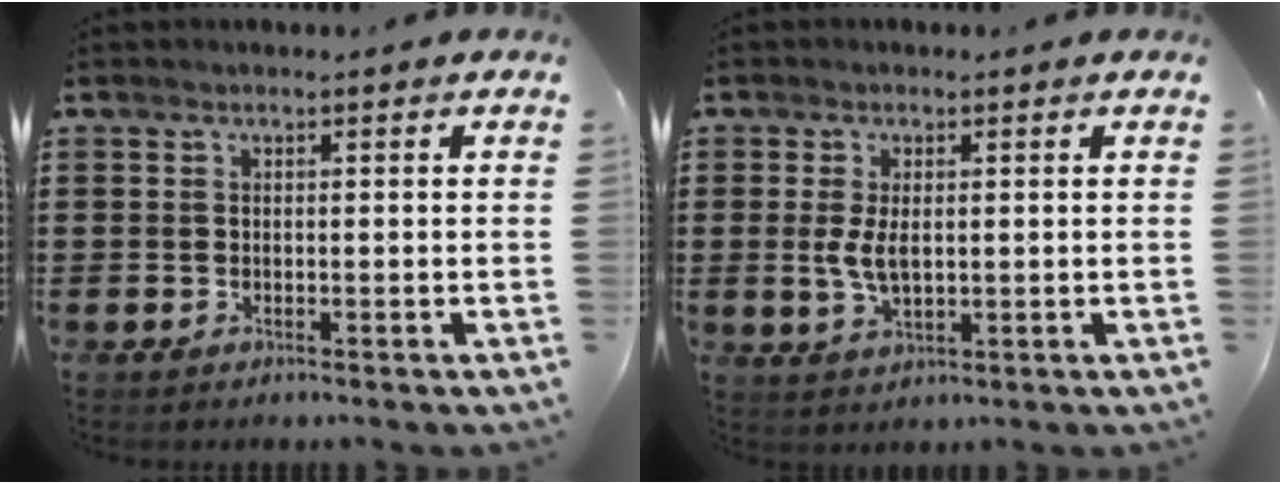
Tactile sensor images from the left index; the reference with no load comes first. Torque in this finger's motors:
{"motor_torque": [0.83, 0.78, 0.36, 0.14]}